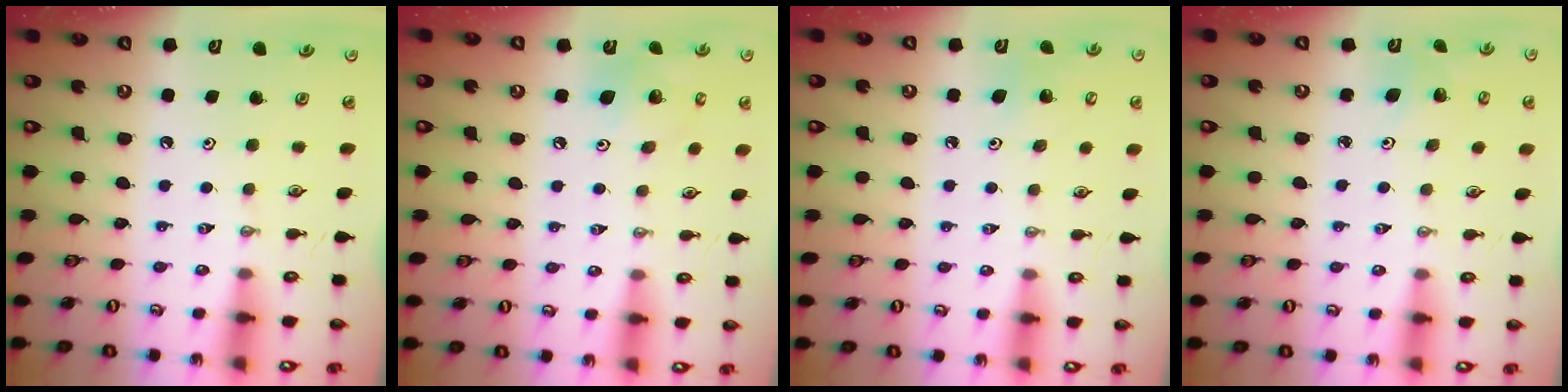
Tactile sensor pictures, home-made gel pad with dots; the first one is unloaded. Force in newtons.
{"total": 10.5, "press": 10.2, "slide": 2.7}
{"total": 5.5, "press": 5.4, "slide": 0.4}
{"total": 3.9, "press": 3.6, "slide": 1.4}